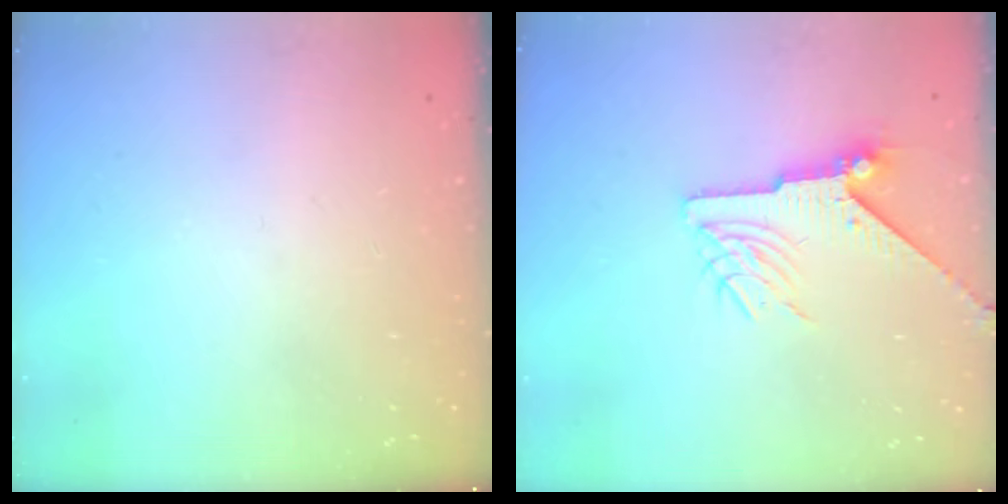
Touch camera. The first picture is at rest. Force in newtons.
{"total": 8.4, "press": 8.3, "slide": 0.2}